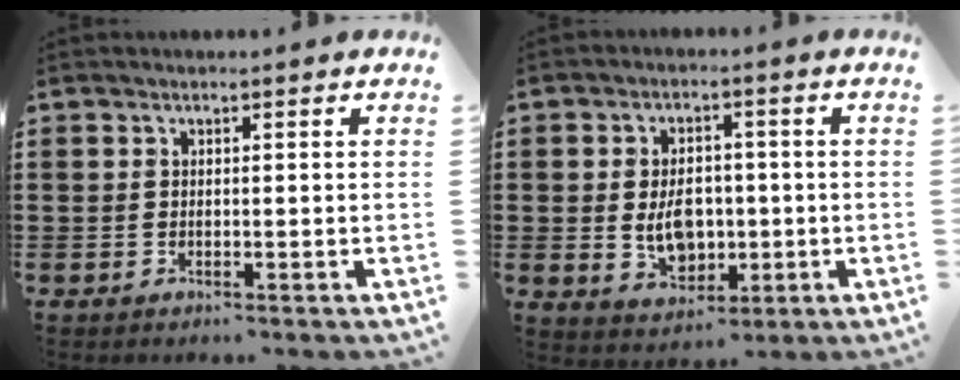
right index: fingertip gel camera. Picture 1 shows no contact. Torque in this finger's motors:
{"motor_torque": [1.26, 0.88, 0.10, 0.01]}